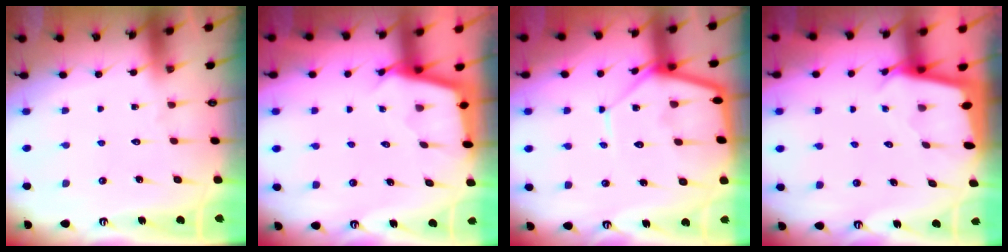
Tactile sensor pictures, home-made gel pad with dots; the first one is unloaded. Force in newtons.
{"total": 2.5, "press": 2.5, "slide": 0.2}
{"total": 12.6, "press": 12.5, "slide": 1.1}
{"total": 2.3, "press": 2.3, "slide": 0.1}